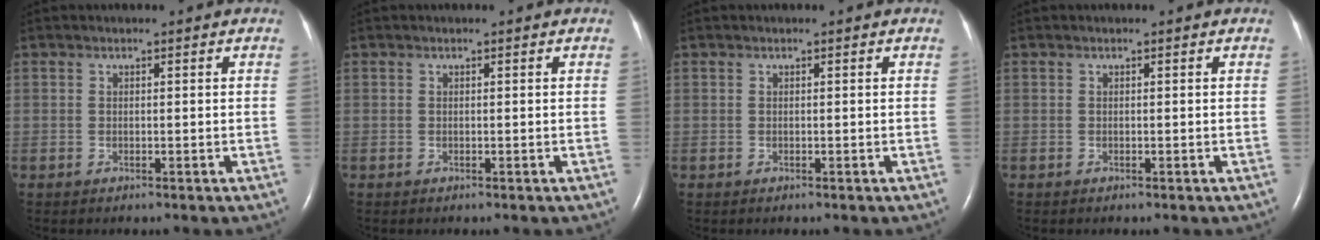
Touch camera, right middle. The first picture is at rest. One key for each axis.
{"total": 0.0}
{"total": 0.0}
{"total": 0.0}